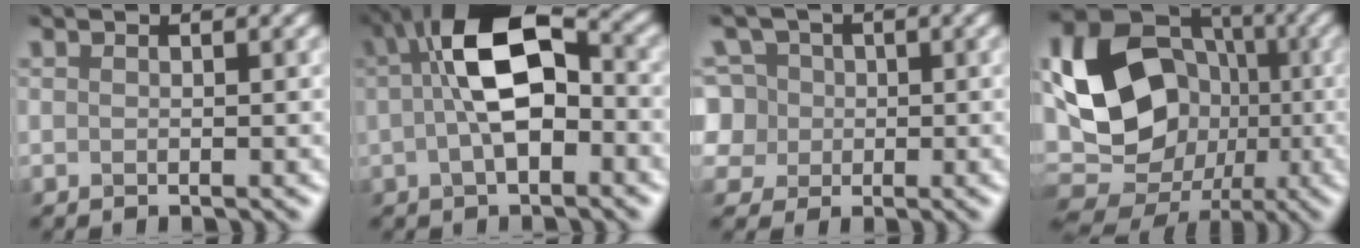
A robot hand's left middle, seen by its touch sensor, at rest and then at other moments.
{"total": 6.4, "force": [-0.4, 2.6, 5.8], "torque": [-0.133, 0.021, 0.001]}
{"total": 6.0, "force": [0.6, 5.9, 1.0], "torque": [-0.045, 0.031, 0.004]}
{"total": 12.8, "force": [-1.6, 10.6, 7.0], "torque": [-0.139, -0.012, 0.005]}